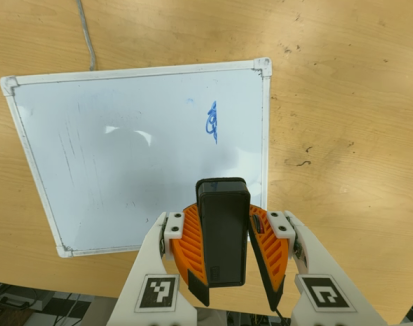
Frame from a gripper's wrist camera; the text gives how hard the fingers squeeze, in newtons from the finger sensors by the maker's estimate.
{"total": 8.8, "left": 9.0, "right": 8.6}